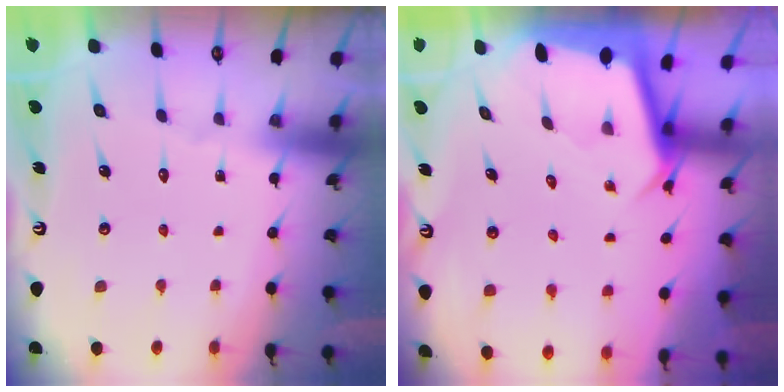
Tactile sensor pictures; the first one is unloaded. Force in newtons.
{"total": 3.4, "press": 3.4, "slide": 0.3}